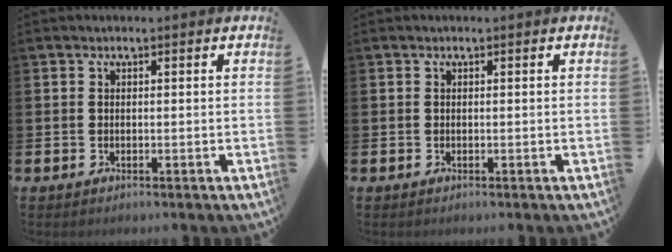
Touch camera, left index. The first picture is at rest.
{"total": 0.0}